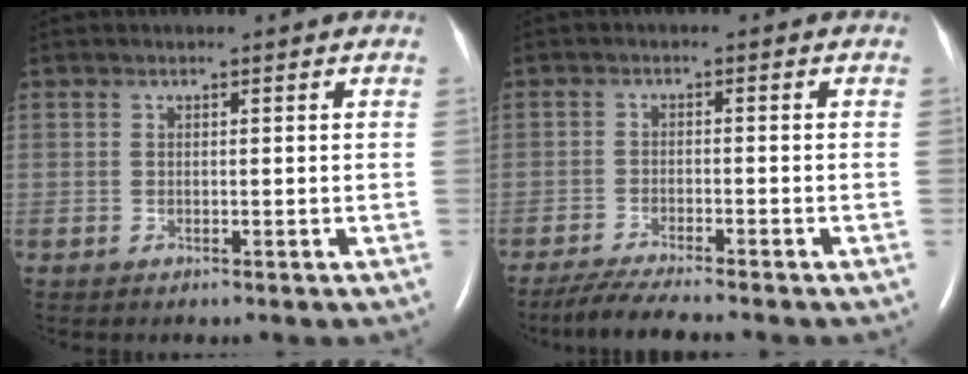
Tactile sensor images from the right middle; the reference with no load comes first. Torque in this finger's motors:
{"motor_torque": [0.11, -0.10, 0.04, 0.05]}